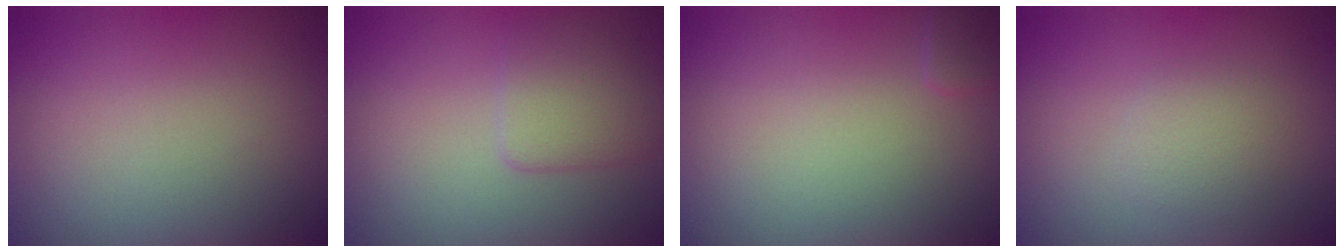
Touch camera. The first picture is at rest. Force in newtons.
{"total": 2.5, "press": 2.5, "slide": 0.1}
{"total": 0.9, "press": 0.8, "slide": 0.1}
{"total": 1.5, "press": 1.5, "slide": 0.0}